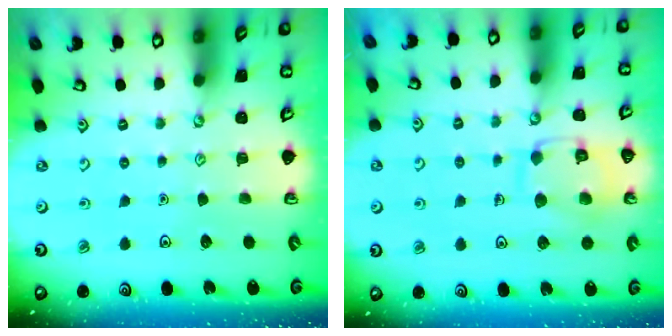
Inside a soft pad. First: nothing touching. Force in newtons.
{"total": 11.6, "press": 11.6, "slide": 0.5}